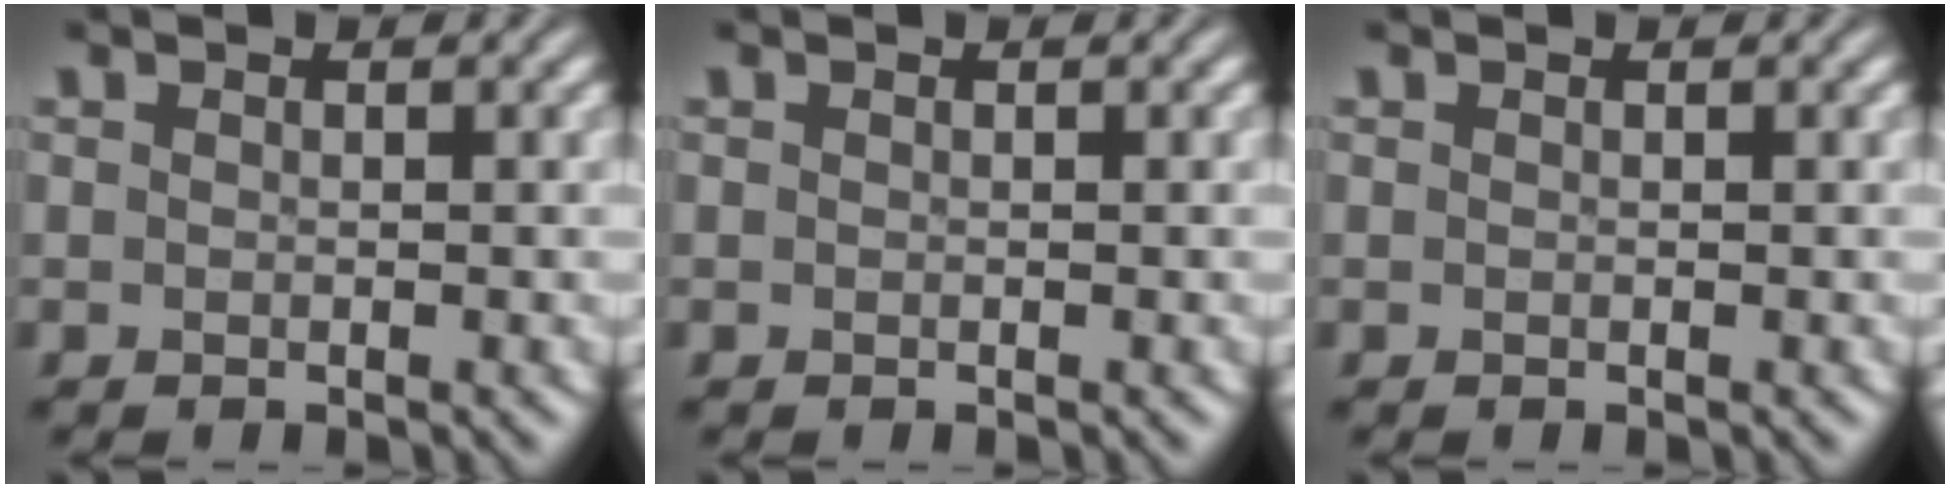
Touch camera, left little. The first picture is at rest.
{"total": 0.0}
{"total": 0.0}